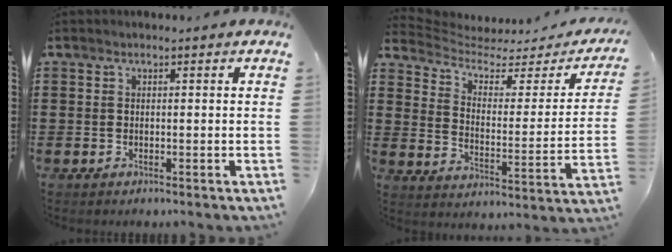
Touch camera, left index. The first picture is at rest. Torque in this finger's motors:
{"motor_torque": [-1.11, -1.03, -0.40, -0.14]}